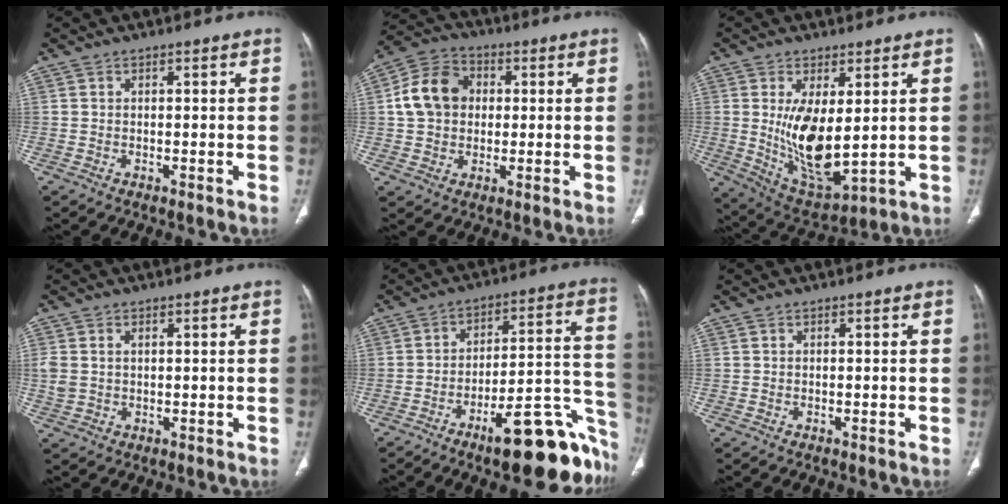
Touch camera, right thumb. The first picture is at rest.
{"total": 11.2, "force": [1.3, 9.0, 6.4], "torque": [-0.101, 0.019, 0.015]}
{"total": 13.3, "force": [1.2, 6.0, 11.8], "torque": [-0.197, -0.030, 0.043]}
{"total": 3.7, "force": [0.6, 2.6, 2.6], "torque": [-0.073, 0.008, 0.018]}
{"total": 20.7, "force": [-12.0, 6.0, 15.8], "torque": [-0.123, 0.104, -0.170]}
{"total": 0.0}